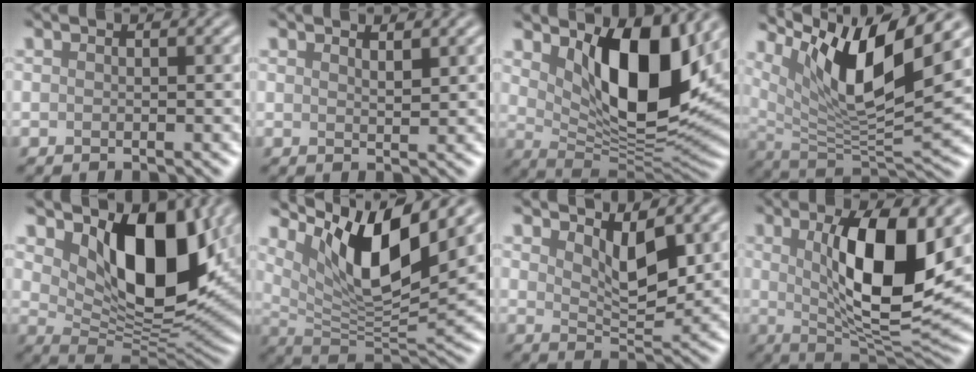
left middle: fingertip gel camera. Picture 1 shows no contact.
{"total": 1.1, "force": [1.0, 0.2, 0.5], "torque": [-0.008, -0.003, 0.017]}
{"total": 10.6, "force": [3.3, 4.8, 8.9], "torque": [-0.140, -0.023, 0.059]}
{"total": 10.8, "force": [5.7, 2.7, 8.8], "torque": [-0.152, -0.010, 0.111]}
{"total": 10.1, "force": [3.5, 5.3, 7.8], "torque": [-0.117, -0.028, 0.062]}
{"total": 10.2, "force": [5.1, 3.1, 8.3], "torque": [-0.140, -0.017, 0.102]}
{"total": 4.0, "force": [2.1, 1.6, 3.0], "torque": [-0.057, -0.015, 0.034]}
{"total": 11.1, "force": [2.1, 3.3, 10.4], "torque": [-0.161, -0.011, 0.041]}